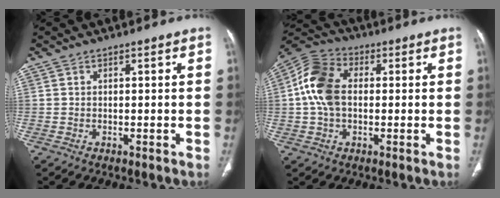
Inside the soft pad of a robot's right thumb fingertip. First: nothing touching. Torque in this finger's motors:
{"motor_torque": [-0.39, 0.65, 0.65, 0.22, 0.13]}